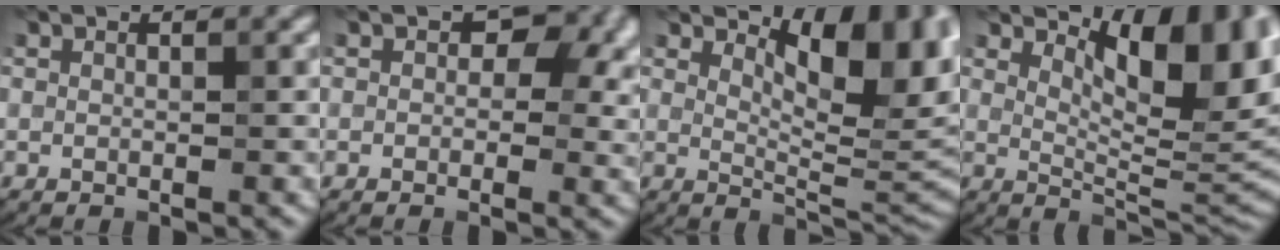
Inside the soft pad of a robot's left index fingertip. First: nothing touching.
{"total": 7.0, "force": [1.5, 5.0, 4.6], "torque": [-0.025, 0.006, 0.009]}
{"total": 8.0, "force": [3.4, 3.7, 6.3], "torque": [-0.090, -0.010, 0.051]}
{"total": 8.8, "force": [3.7, 3.8, 7.1], "torque": [-0.101, -0.010, 0.060]}